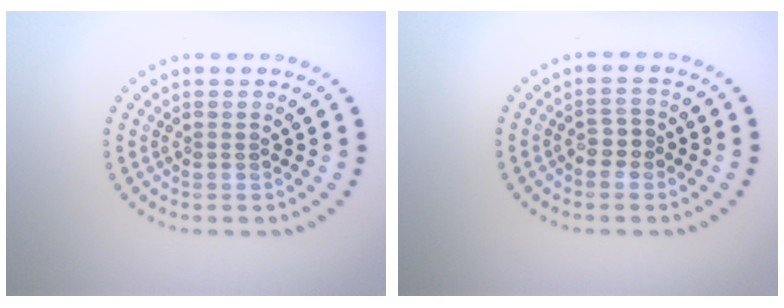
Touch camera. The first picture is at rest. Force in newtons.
{"total": 1.5, "press": 1.3, "slide": 0.8}